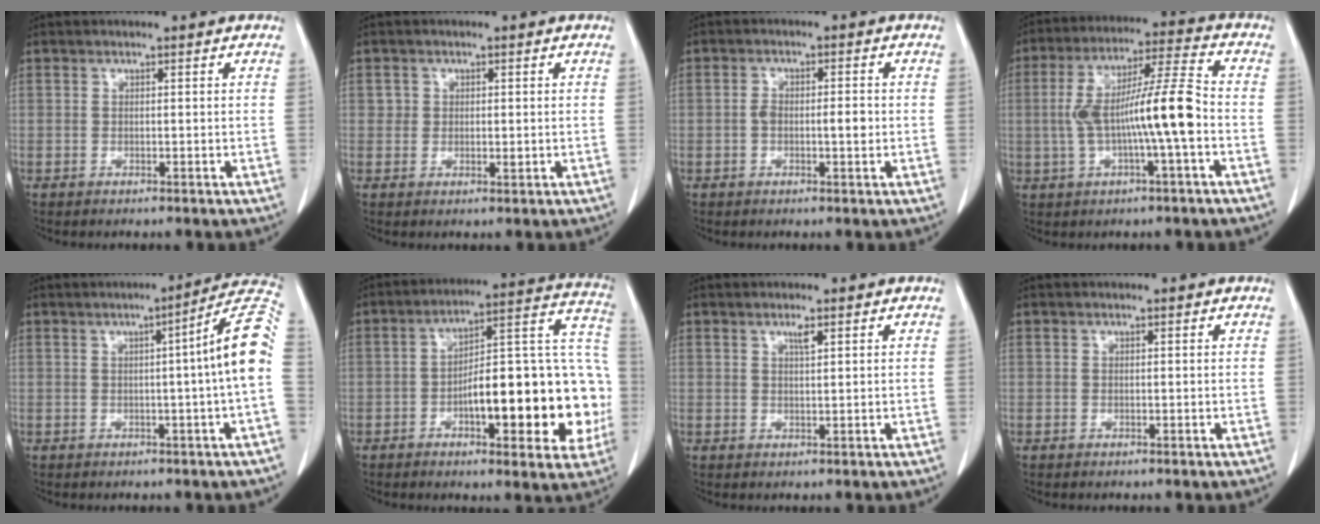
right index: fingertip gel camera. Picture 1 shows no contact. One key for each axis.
{"total": 1.9, "fx": 0.3, "fy": 1.6, "fz": 1.0, "tx": -0.013, "ty": -0.002, "tz": 0.003}
{"total": 3.8, "fx": -0.4, "fy": 1.4, "fz": 3.5, "tx": -0.065, "ty": 0.008, "tz": -0.006}
{"total": 12.6, "fx": -1.7, "fy": 0.7, "fz": 12.5, "tx": -0.233, "ty": 0.023, "tz": -0.030}
{"total": 9.7, "fx": -0.2, "fy": -1.5, "fz": 9.6, "tx": -0.112, "ty": 0.015, "tz": -0.011}
{"total": 21.2, "fx": -4.9, "fy": 6.2, "fz": 19.6, "tx": -0.206, "ty": 0.047, "tz": -0.057}
{"total": 1.4, "fx": 0.8, "fy": 0.0, "fz": 1.1, "tx": -0.021, "ty": -0.001, "tz": 0.014}
{"total": 0.0}